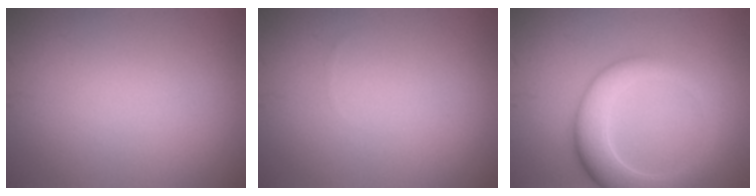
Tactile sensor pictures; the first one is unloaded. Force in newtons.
{"total": 0.0}
{"total": 5.6, "press": 5.6, "slide": 0.4}